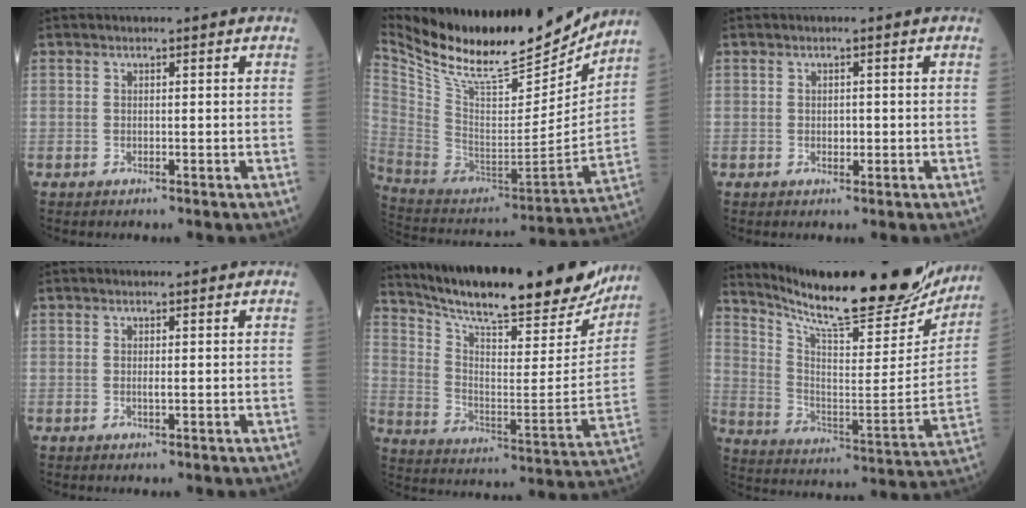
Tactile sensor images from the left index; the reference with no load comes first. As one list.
[{"total": 25.4, "force": [22.3, 5.0, 11.0], "torque": [-0.208, -0.040, 0.359]}, {"total": 1.0, "force": [-0.3, 0.6, 0.7], "torque": [-0.009, -0.003, -0.006]}, {"total": 0.6, "force": [-0.1, 0.0, 0.6], "torque": [-0.013, -0.004, -0.005]}, {"total": 27.3, "force": [23.7, 4.2, 12.9], "torque": [-0.214, -0.054, 0.332]}, {"total": 27.1, "force": [23.8, 3.9, 12.4], "torque": [-0.207, -0.061, 0.338]}]